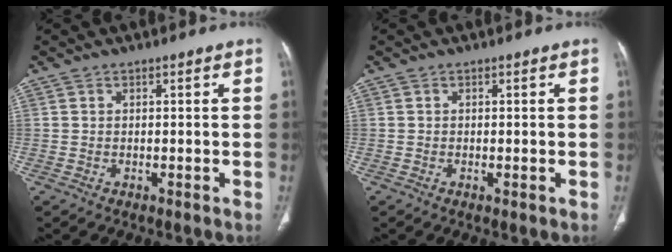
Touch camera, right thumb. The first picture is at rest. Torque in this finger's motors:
{"motor_torque": [2.12, 1.84, 0.12, -0.57, -0.05]}